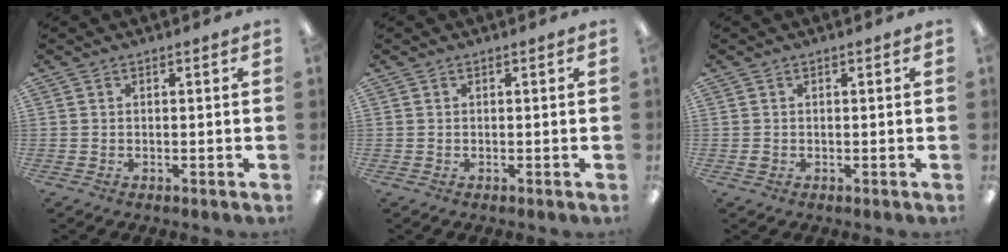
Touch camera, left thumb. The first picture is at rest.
{"total": 0.0}
{"total": 1.0, "force": [-0.1, 0.9, 0.4], "torque": [-0.008, 0.003, -0.003]}